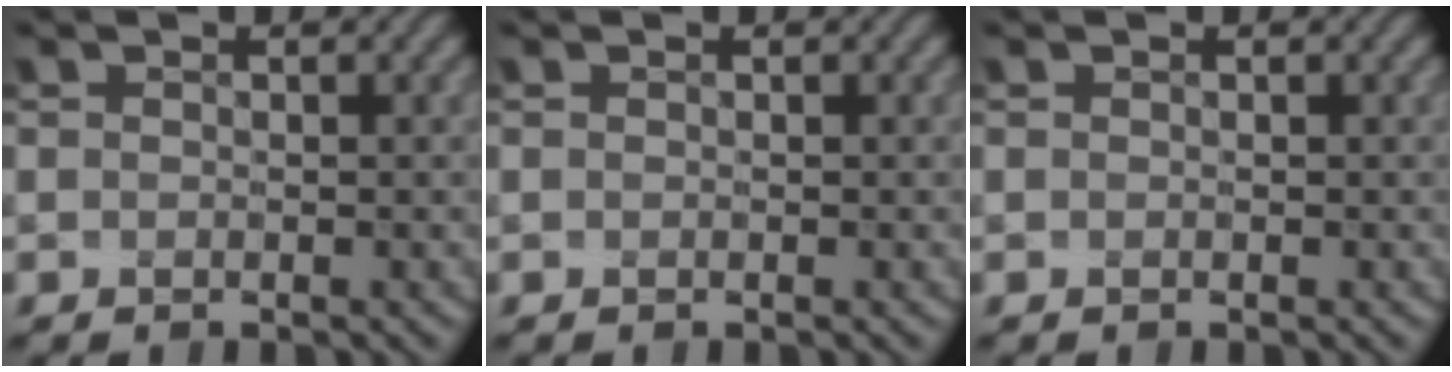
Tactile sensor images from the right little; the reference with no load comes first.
{"total": 0.0}
{"total": 0.0}